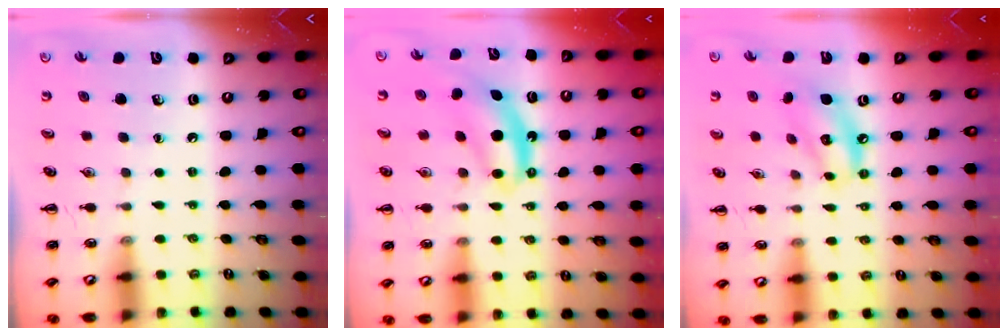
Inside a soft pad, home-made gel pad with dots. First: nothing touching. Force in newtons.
{"total": 7.6, "press": 7.5, "slide": 1.2}
{"total": 9.5, "press": 9.3, "slide": 2.1}